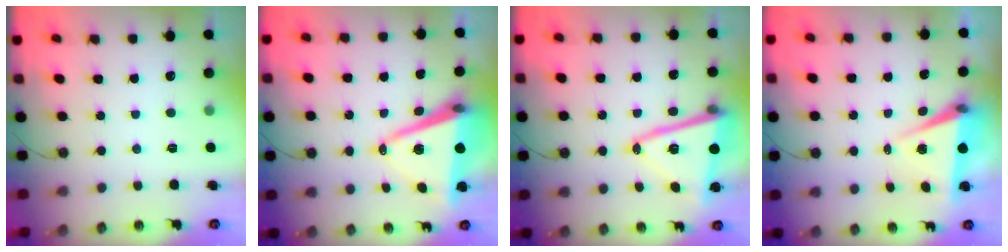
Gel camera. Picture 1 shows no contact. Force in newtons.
{"total": 12.6, "press": 12.0, "slide": 4.0}
{"total": 14.3, "press": 14.1, "slide": 2.3}
{"total": 7.1, "press": 5.7, "slide": 4.3}